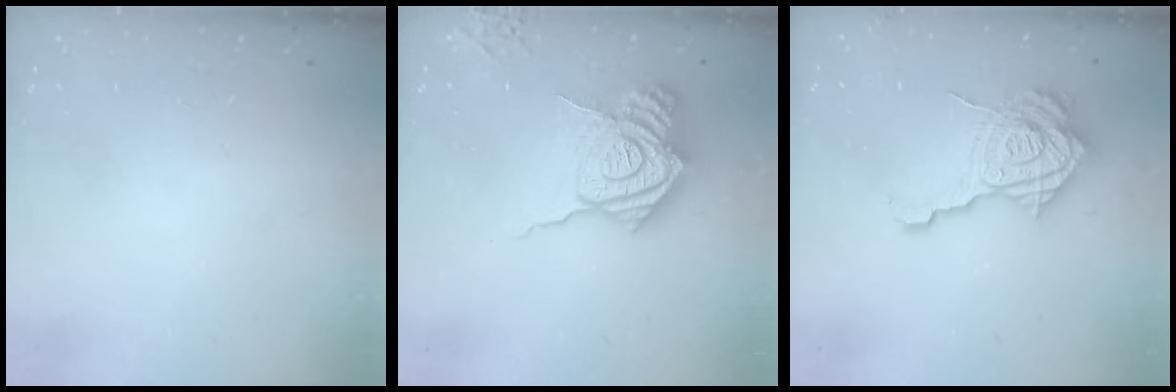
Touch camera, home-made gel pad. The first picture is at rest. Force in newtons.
{"total": 21.5, "press": 21.4, "slide": 2.2}
{"total": 20.0, "press": 19.8, "slide": 2.1}